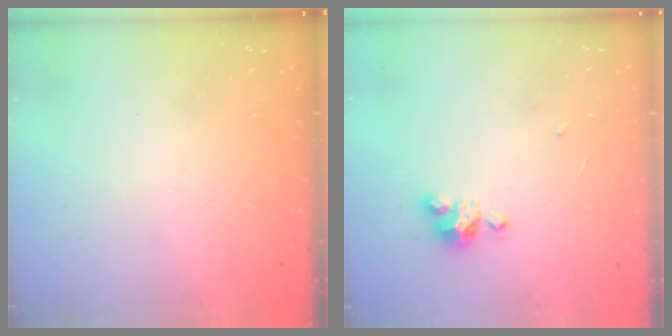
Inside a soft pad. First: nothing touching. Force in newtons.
{"total": 4.2, "press": 4.2, "slide": 0.2}